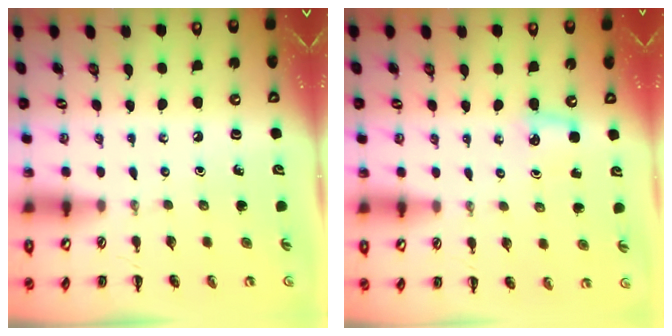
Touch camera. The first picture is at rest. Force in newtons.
{"total": 3.2, "press": 3.0, "slide": 1.0}